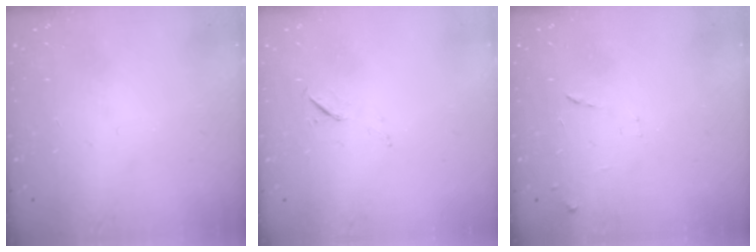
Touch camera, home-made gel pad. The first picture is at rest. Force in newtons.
{"total": 5.0, "press": 4.6, "slide": 1.9}
{"total": 7.5, "press": 7.5, "slide": 0.6}